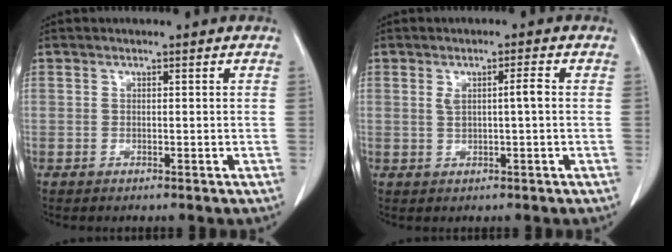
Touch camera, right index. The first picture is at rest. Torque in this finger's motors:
{"motor_torque": [0.19, -0.02, 0.02, 0.03]}